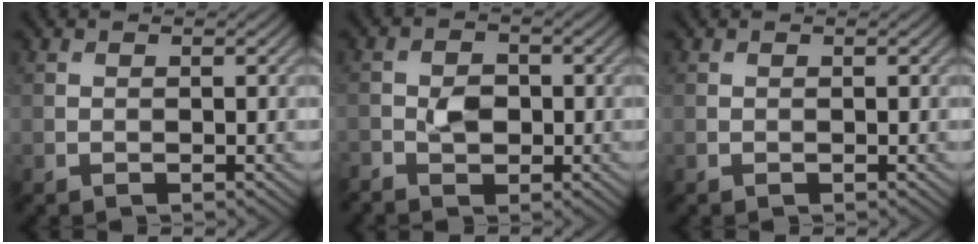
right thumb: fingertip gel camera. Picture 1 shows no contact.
{"total": 2.7, "force": [-1.0, 2.0, 1.6], "torque": [-0.032, 0.000, -0.020]}
{"total": 0.0}